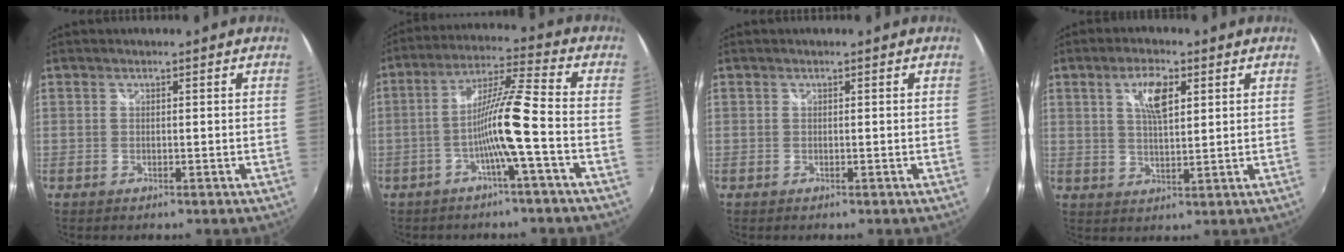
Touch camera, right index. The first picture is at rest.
{"total": 10.1, "force": [-3.6, -1.1, 9.3], "torque": [-0.181, 0.008, -0.068]}
{"total": 0.0}
{"total": 6.2, "force": [2.5, 2.3, 5.2], "torque": [-0.094, 0.006, 0.046]}